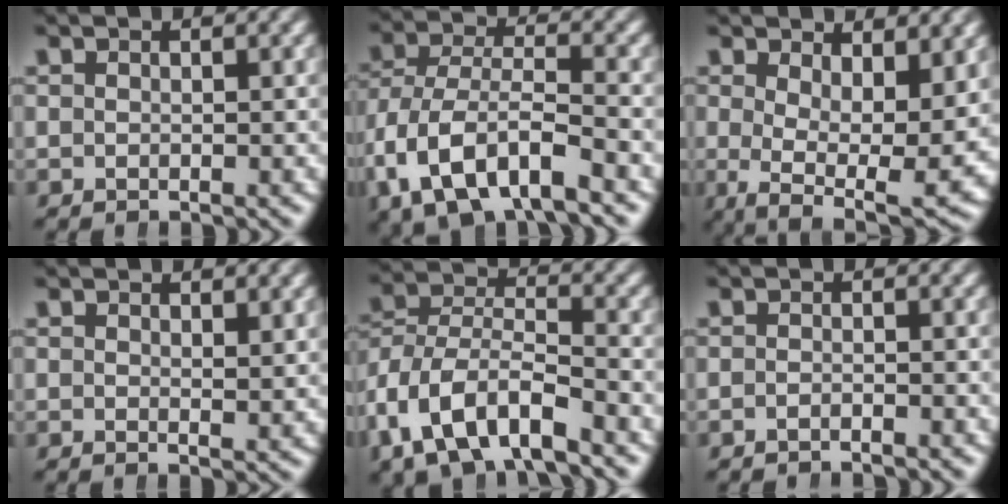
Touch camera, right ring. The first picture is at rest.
{"total": 7.3, "force": [-1.6, 4.9, 5.2], "torque": [-0.120, -0.030, -0.012]}
{"total": 7.6, "force": [-1.3, 4.1, 6.3], "torque": [-0.105, -0.045, -0.007]}
{"total": 0.9, "force": [0.8, 0.0, 0.5], "torque": [-0.002, -0.004, 0.013]}
{"total": 7.9, "force": [-1.6, 6.1, 4.8], "torque": [-0.106, -0.016, -0.030]}
{"total": 0.8, "force": [-0.8, -0.1, 0.1], "torque": [0.005, 0.006, -0.020]}